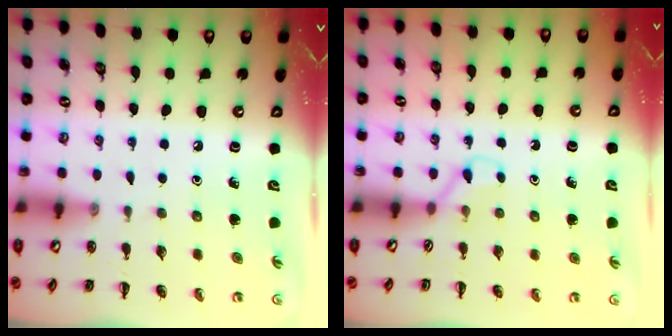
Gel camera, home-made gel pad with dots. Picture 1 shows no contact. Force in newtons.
{"total": 2.1, "press": 2.0, "slide": 0.8}